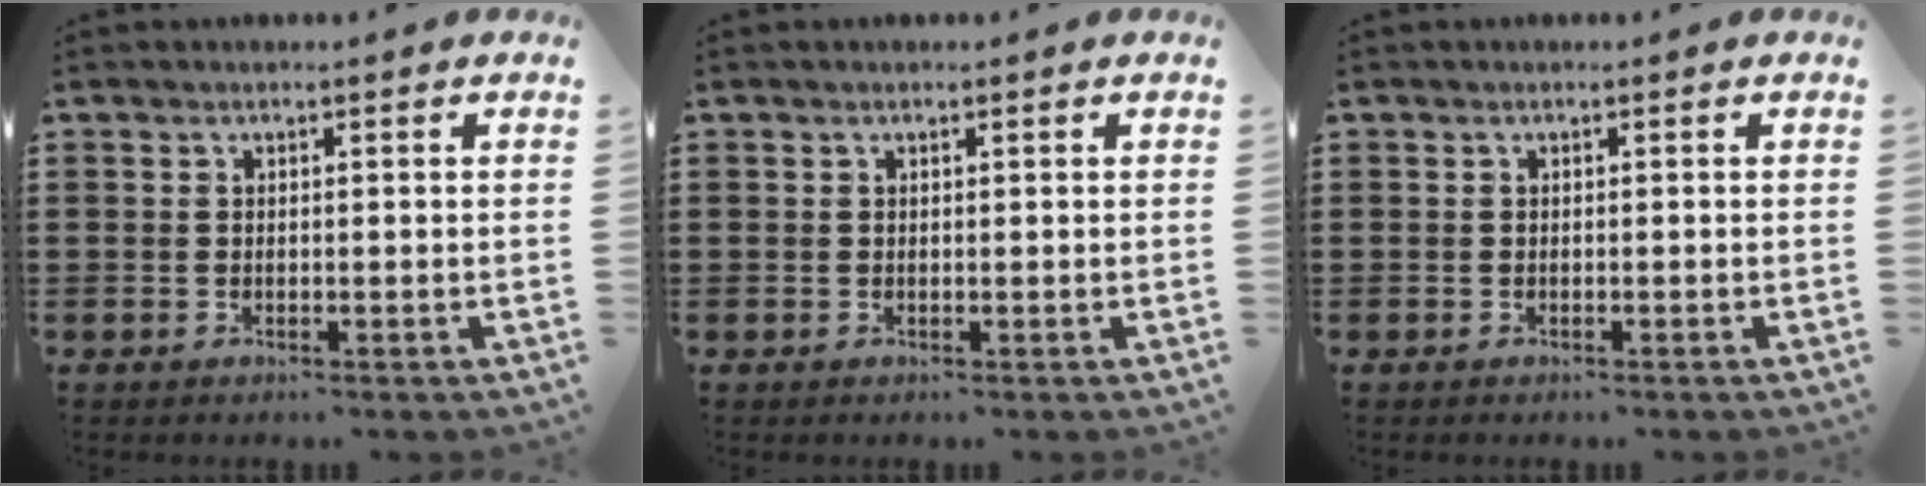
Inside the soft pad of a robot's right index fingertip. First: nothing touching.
{"total": 0.0}
{"total": 0.0}